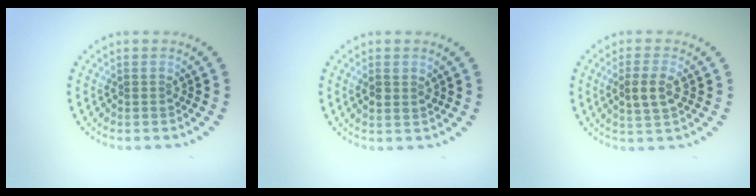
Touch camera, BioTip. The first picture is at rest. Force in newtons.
{"total": 1.5, "press": 1.4, "slide": 0.4}
{"total": 2.8, "press": 2.7, "slide": 0.7}